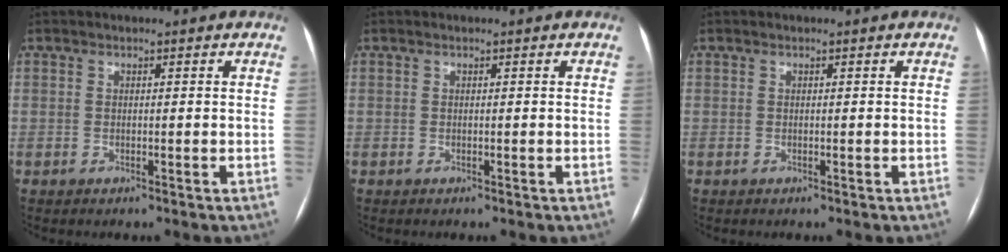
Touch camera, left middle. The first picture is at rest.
{"total": 0.0}
{"total": 0.0}